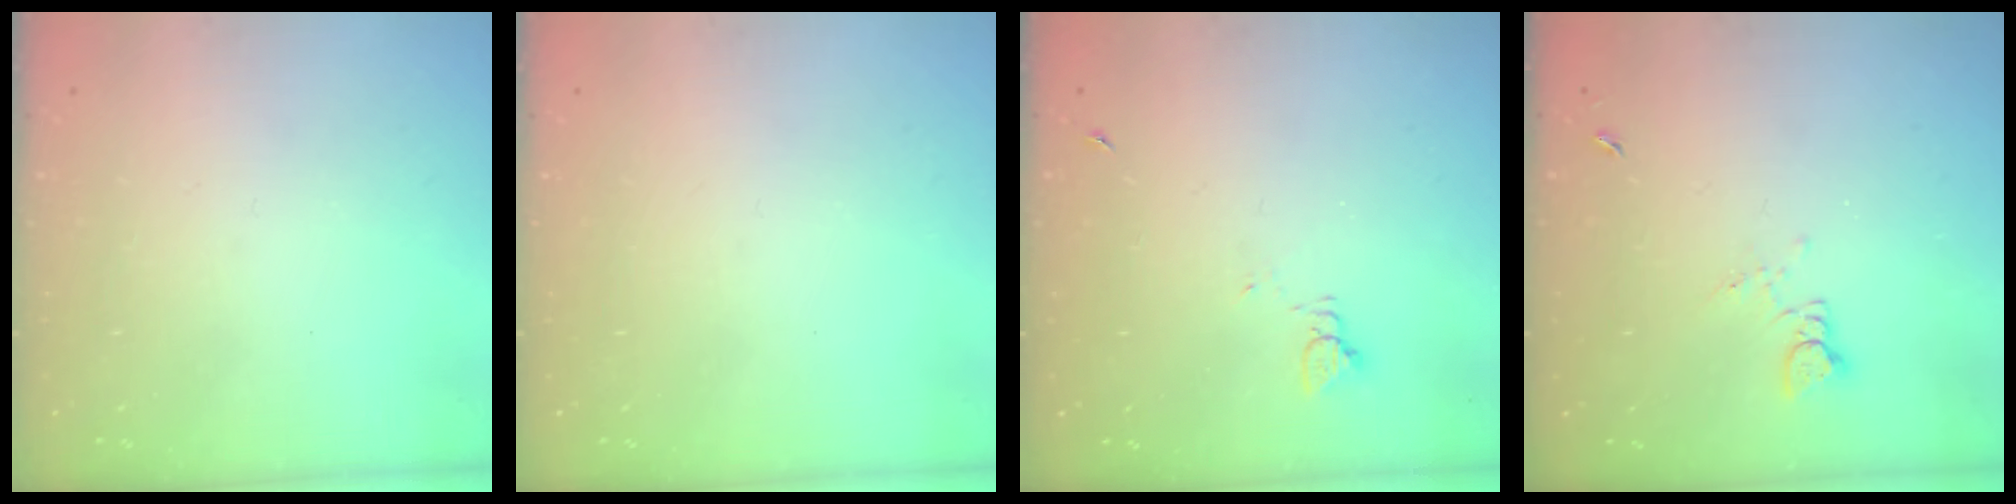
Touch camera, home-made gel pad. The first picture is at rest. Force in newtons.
{"total": 0.0}
{"total": 2.3, "press": 2.3, "slide": 0.3}
{"total": 1.3, "press": 1.2, "slide": 0.1}